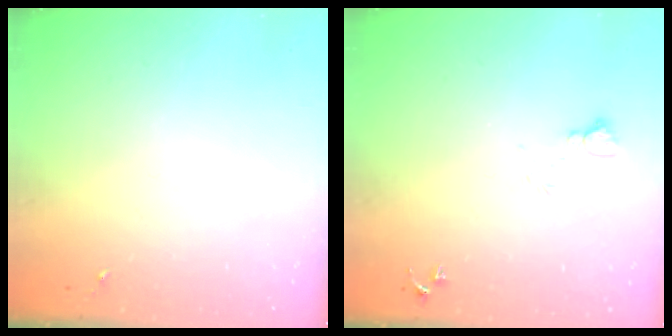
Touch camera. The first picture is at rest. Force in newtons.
{"total": 4.2, "press": 4.1, "slide": 0.5}